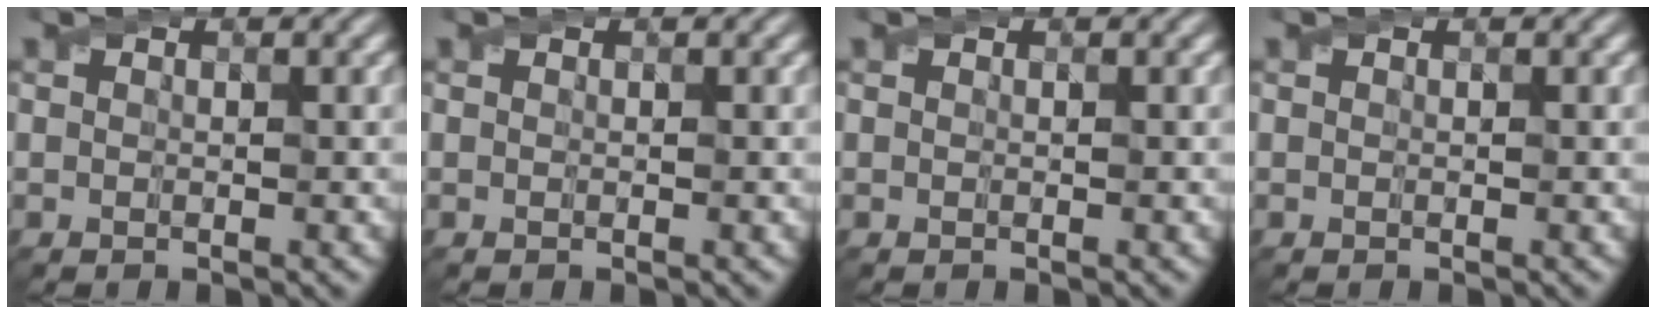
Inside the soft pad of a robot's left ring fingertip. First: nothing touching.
{"total": 0.0}
{"total": 0.0}
{"total": 0.0}